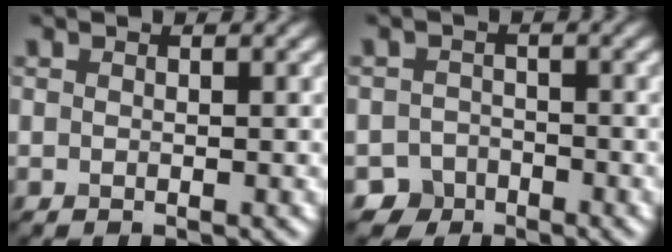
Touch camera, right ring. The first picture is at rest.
{"total": 3.2, "force": [-2.4, 2.2, 0.0], "torque": [0.022, 0.003, -0.040]}